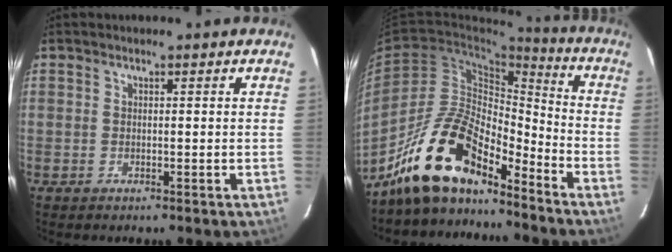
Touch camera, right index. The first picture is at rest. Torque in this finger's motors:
{"motor_torque": [1.13, -1.00, 1.05, 0.21]}